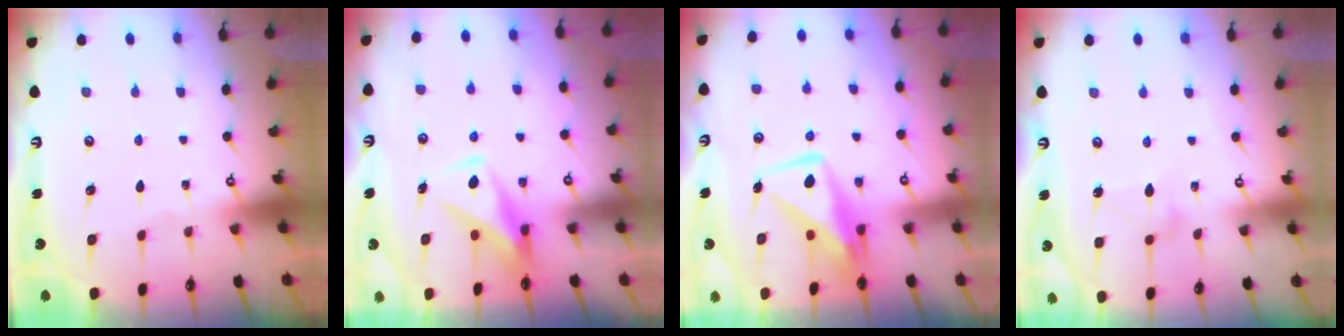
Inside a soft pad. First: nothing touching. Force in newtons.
{"total": 9.5, "press": 9.5, "slide": 0.9}
{"total": 8.4, "press": 8.3, "slide": 1.3}
{"total": 7.5, "press": 7.5, "slide": 0.4}